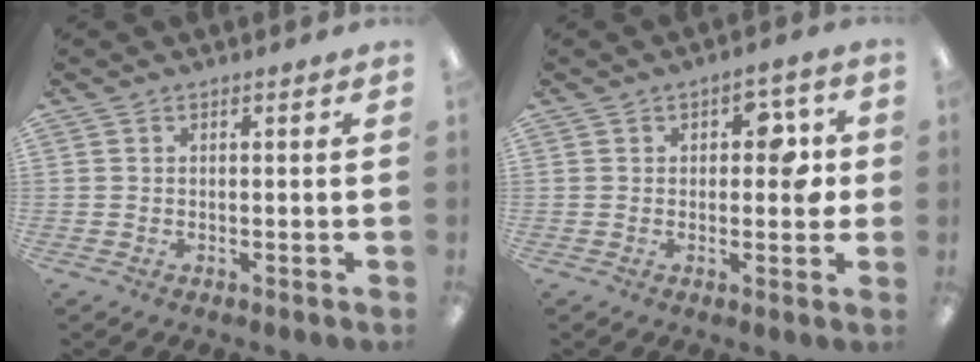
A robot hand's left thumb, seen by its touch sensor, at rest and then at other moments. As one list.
[{"total": 6.8, "force": [1.3, 3.9, 5.4], "torque": [-0.063, 0.002, 0.016]}]